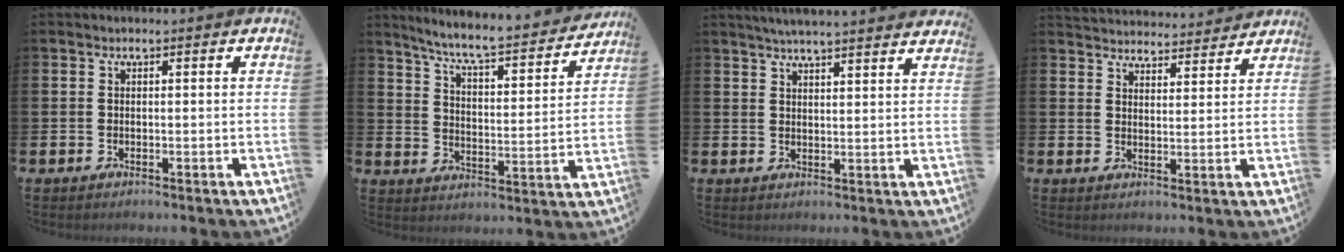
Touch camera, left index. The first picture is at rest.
{"total": 7.3, "force": [6.7, 0.5, 2.8], "torque": [-0.078, -0.052, 0.110]}
{"total": 4.3, "force": [4.2, -0.6, 0.7], "torque": [-0.029, -0.018, 0.078]}
{"total": 4.3, "force": [4.2, 0.7, -0.1], "torque": [-0.006, -0.031, 0.075]}